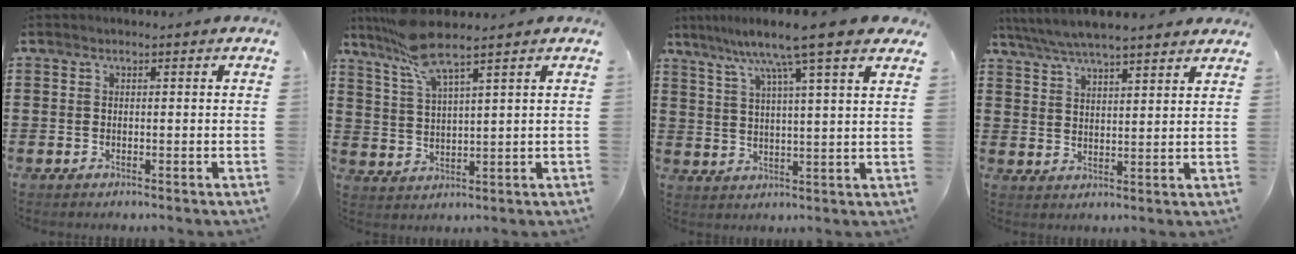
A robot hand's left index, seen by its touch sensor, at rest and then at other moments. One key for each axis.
{"total": 7.7, "fx": 6.1, "fy": 0.5, "fz": 4.7, "tx": -0.118, "ty": -0.019, "tz": 0.108}
{"total": 9.1, "fx": 6.8, "fy": -0.2, "fz": 6.0, "tx": -0.123, "ty": -0.033, "tz": 0.108}
{"total": 5.3, "fx": 4.9, "fy": 0.6, "fz": 1.9, "tx": -0.055, "ty": -0.016, "tz": 0.085}